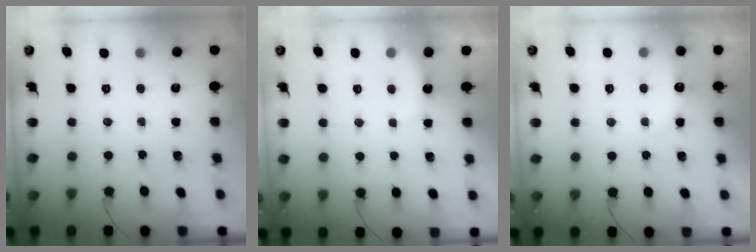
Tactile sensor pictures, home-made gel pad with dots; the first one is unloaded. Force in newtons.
{"total": 3.0, "press": 2.9, "slide": 0.8}
{"total": 6.1, "press": 6.0, "slide": 1.3}